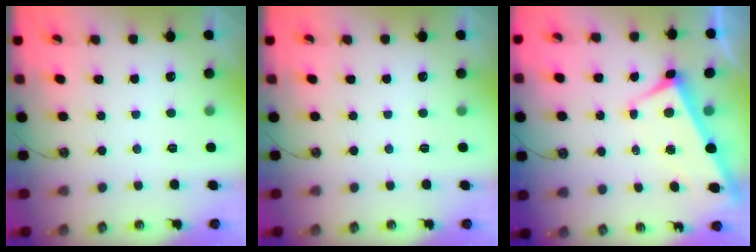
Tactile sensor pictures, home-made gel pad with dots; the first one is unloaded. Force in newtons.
{"total": 0.0}
{"total": 2.9, "press": 2.8, "slide": 0.9}